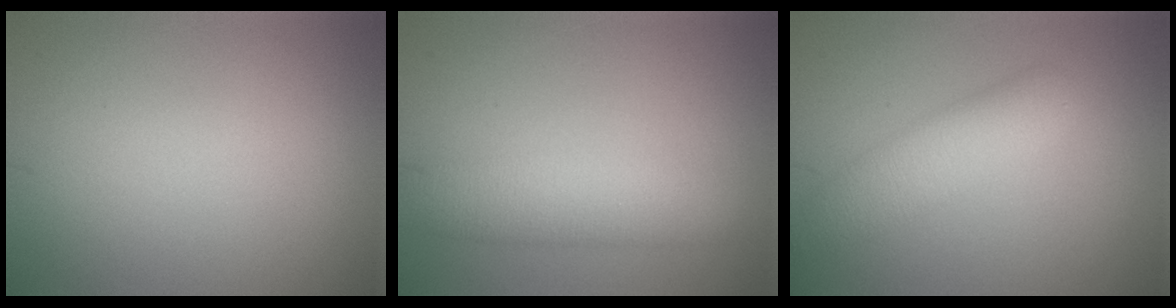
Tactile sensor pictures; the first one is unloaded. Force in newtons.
{"total": 4.4, "press": 4.4, "slide": 0.1}
{"total": 3.8, "press": 3.8, "slide": 0.3}